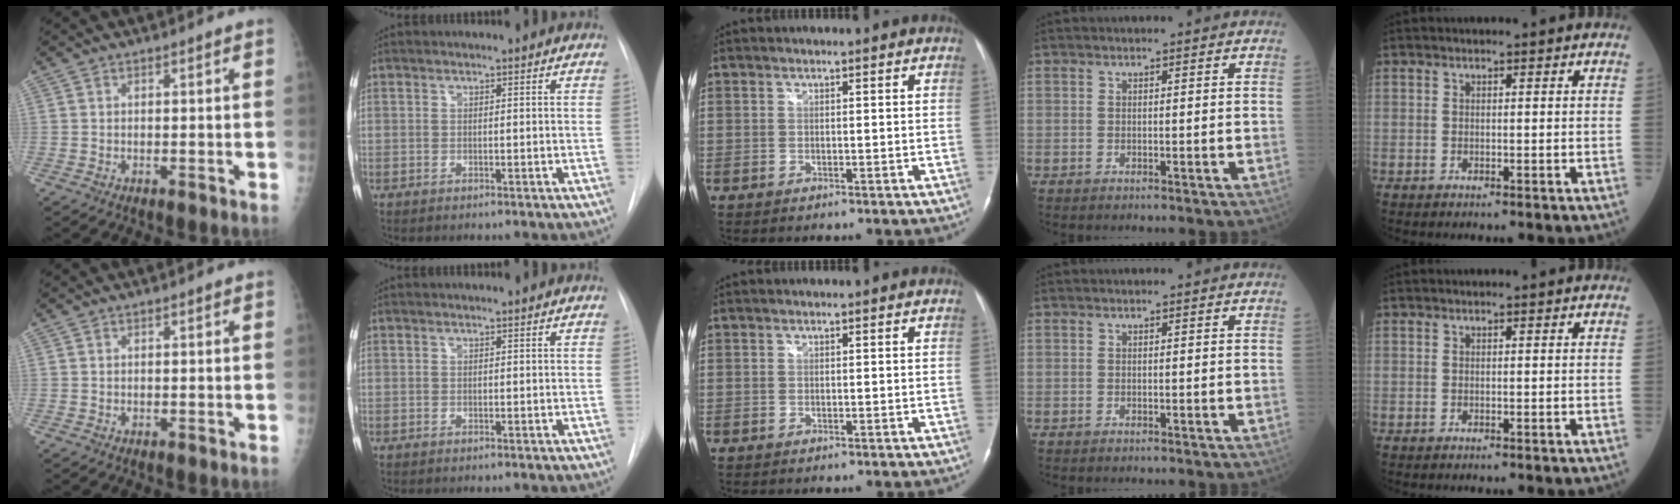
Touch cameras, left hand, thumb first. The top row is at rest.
{}